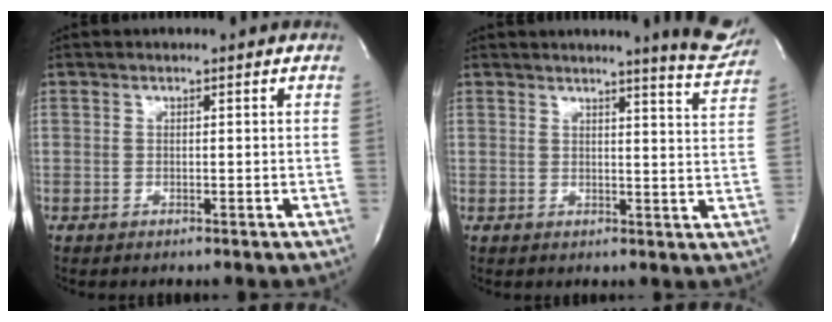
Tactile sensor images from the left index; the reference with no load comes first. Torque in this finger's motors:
{"motor_torque": [0.51, -0.52, 0.13, 0.02]}